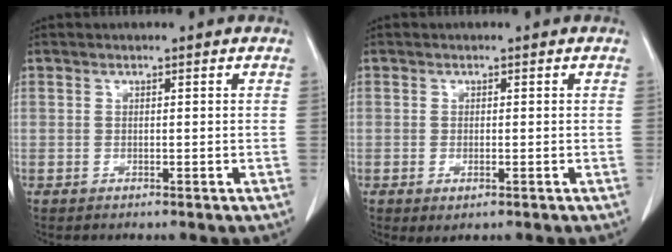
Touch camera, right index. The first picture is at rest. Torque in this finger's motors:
{"motor_torque": [0.15, -0.09, 0.10, 0.02]}